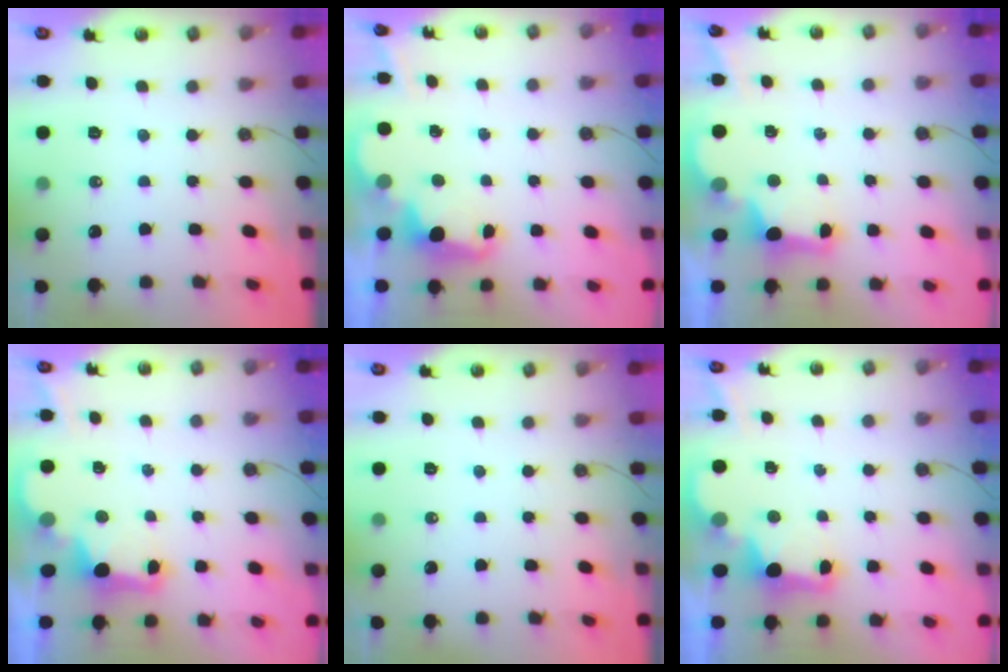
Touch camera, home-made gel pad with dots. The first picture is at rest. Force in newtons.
{"total": 2.4, "press": 2.3, "slide": 0.5}
{"total": 2.9, "press": 2.8, "slide": 0.9}
{"total": 2.7, "press": 2.6, "slide": 0.5}
{"total": 0.0}
{"total": 2.7, "press": 2.6, "slide": 0.5}